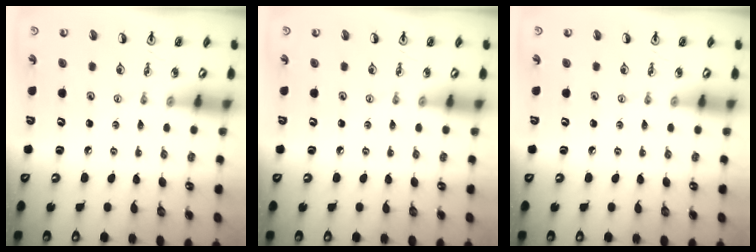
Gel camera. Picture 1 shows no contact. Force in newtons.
{"total": 0.0}
{"total": 0.0}